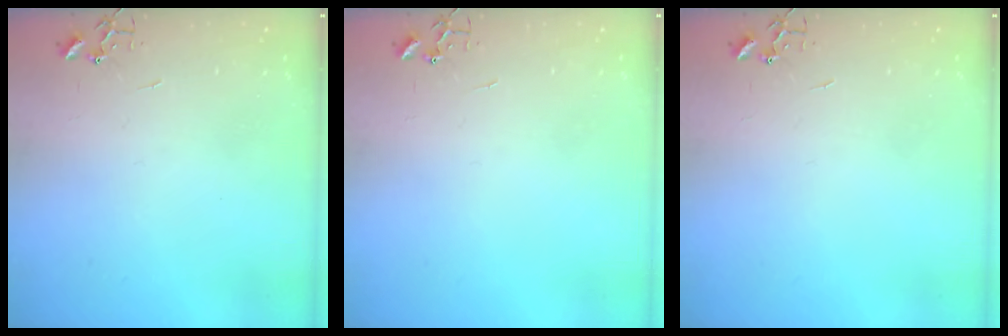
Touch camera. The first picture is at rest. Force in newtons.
{"total": 0.0}
{"total": 0.0}